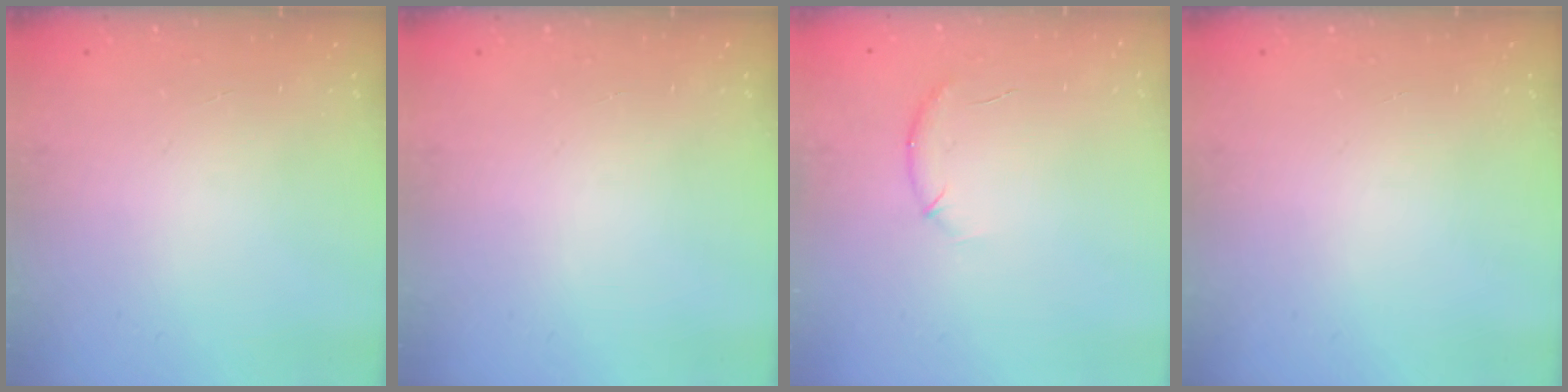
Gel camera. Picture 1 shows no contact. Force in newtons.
{"total": 0.0}
{"total": 6.3, "press": 6.1, "slide": 1.6}
{"total": 0.0}